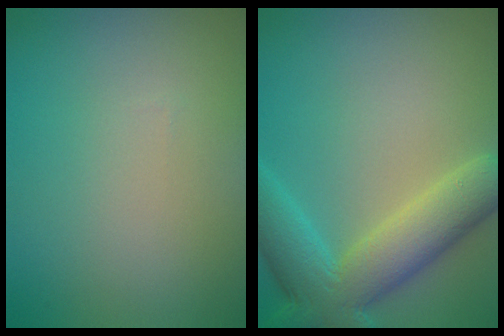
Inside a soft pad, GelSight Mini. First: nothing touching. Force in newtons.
{"total": 8.0, "press": 8.0, "slide": 0.5}